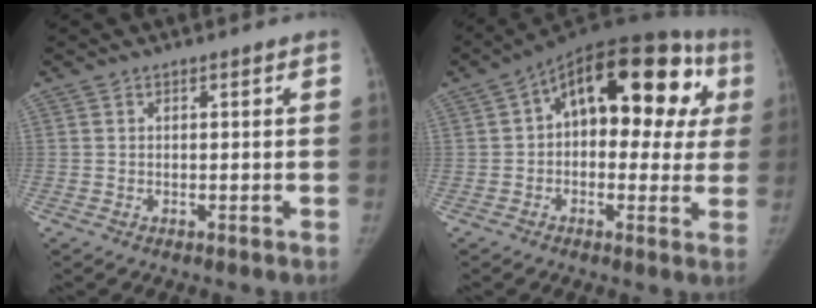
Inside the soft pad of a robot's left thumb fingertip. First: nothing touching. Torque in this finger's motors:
{"motor_torque": [-0.30, 1.40, 1.21, -1.39, 0.15]}